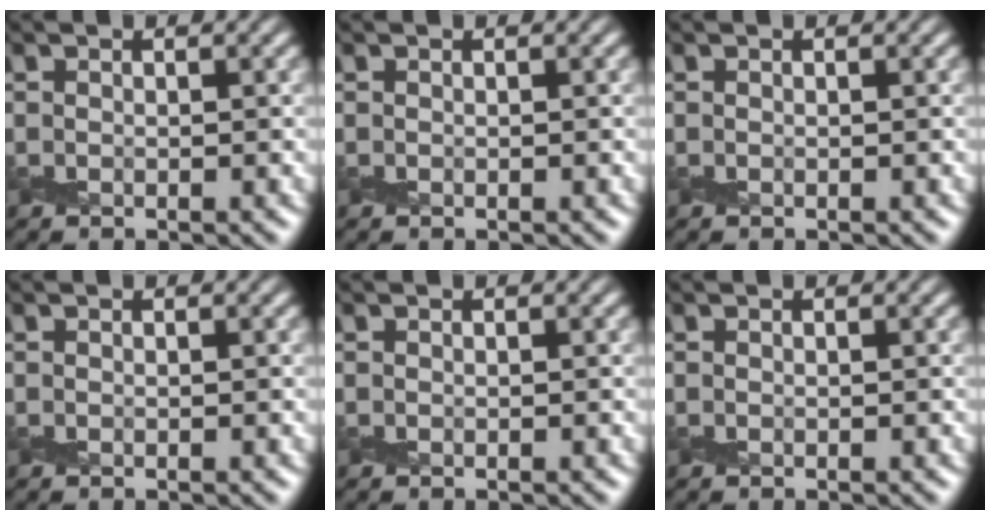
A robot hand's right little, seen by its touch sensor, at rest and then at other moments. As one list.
[{"total": 0.0}, {"total": 0.0}, {"total": 0.0}, {"total": 0.0}, {"total": 0.0}]